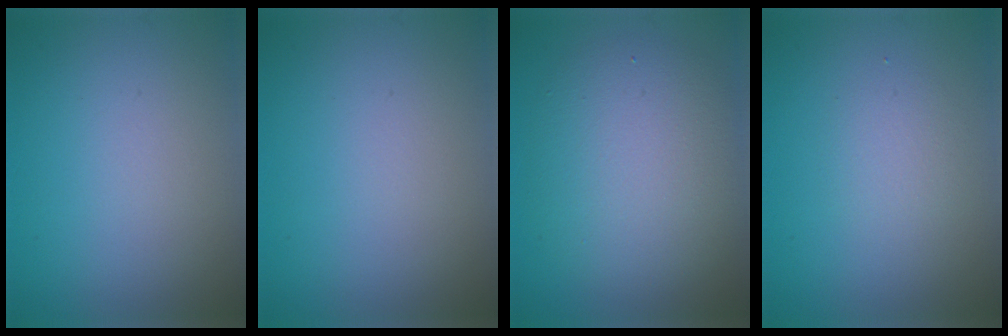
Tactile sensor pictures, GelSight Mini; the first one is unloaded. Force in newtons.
{"total": 0.0}
{"total": 6.5, "press": 6.5, "slide": 0.6}
{"total": 1.5, "press": 1.5, "slide": 0.1}